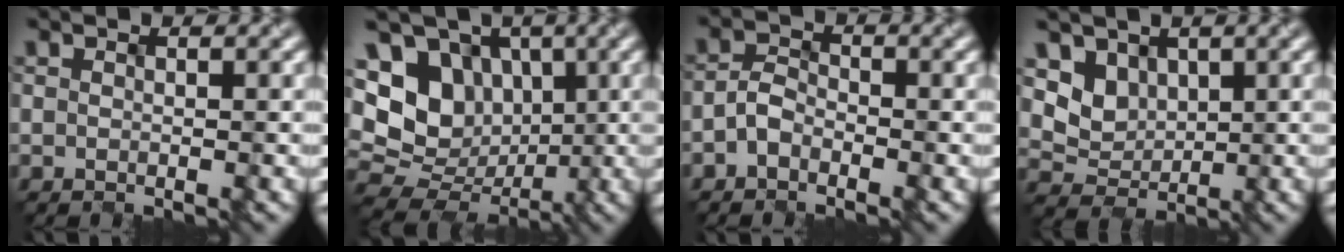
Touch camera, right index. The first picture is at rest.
{"total": 13.0, "force": [2.5, 10.8, 6.8], "torque": [-0.138, 0.033, 0.023]}
{"total": 2.3, "force": [-1.5, 1.4, 1.2], "torque": [-0.018, 0.009, -0.036]}
{"total": 3.8, "force": [1.5, 3.1, 1.6], "torque": [-0.040, -0.005, 0.029]}